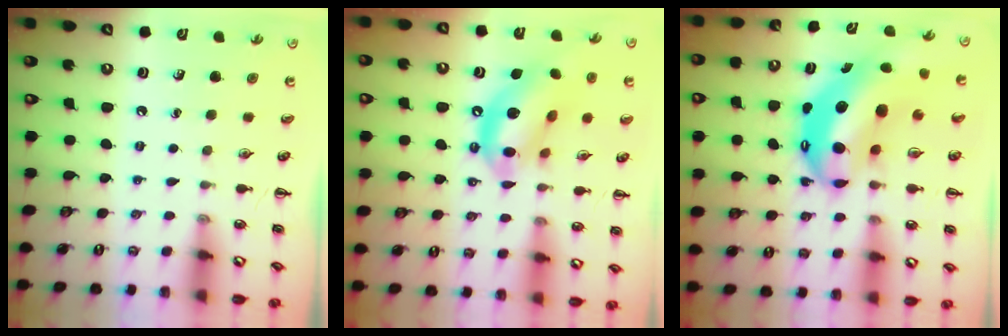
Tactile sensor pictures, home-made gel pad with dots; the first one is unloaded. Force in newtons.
{"total": 14.2, "press": 13.7, "slide": 3.7}
{"total": 13.6, "press": 13.3, "slide": 2.8}